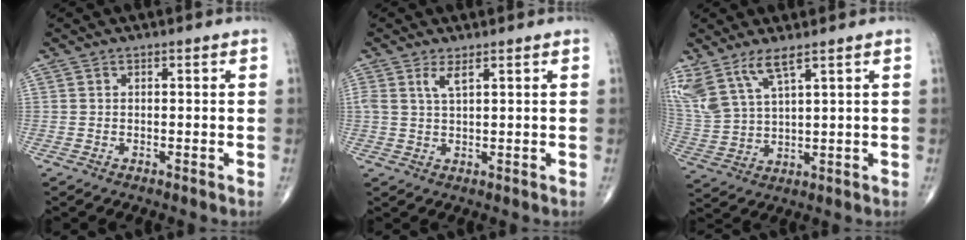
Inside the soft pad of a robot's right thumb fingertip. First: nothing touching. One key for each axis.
{"total": 2.5, "fx": 1.3, "fy": 0.5, "fz": 2.0, "tx": -0.047, "ty": -0.004, "tz": 0.033}
{"total": 9.9, "fx": 6.6, "fy": 2.9, "fz": 6.8, "tx": -0.160, "ty": -0.022, "tz": 0.150}